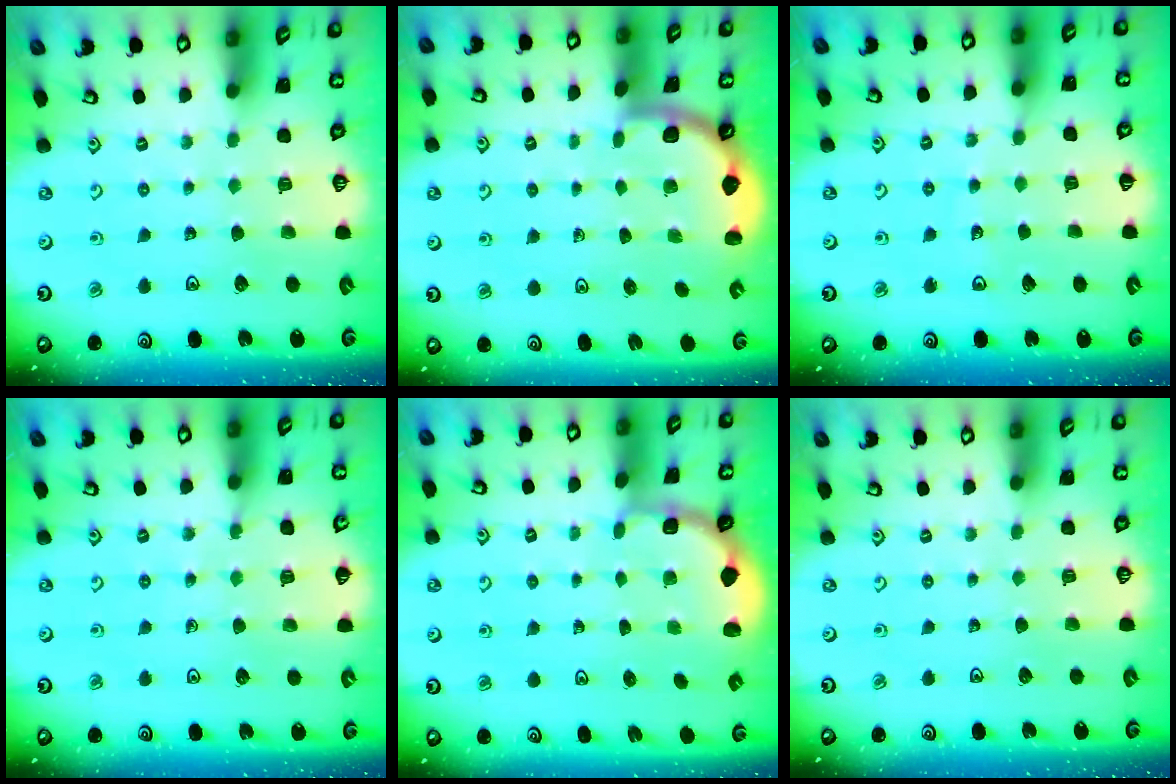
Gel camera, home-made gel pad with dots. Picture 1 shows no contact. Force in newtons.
{"total": 1.7, "press": 1.7, "slide": 0.0}
{"total": 2.7, "press": 2.7, "slide": 0.3}
{"total": 6.5, "press": 6.3, "slide": 1.6}
{"total": 1.8, "press": 1.6, "slide": 0.7}
{"total": 0.0}